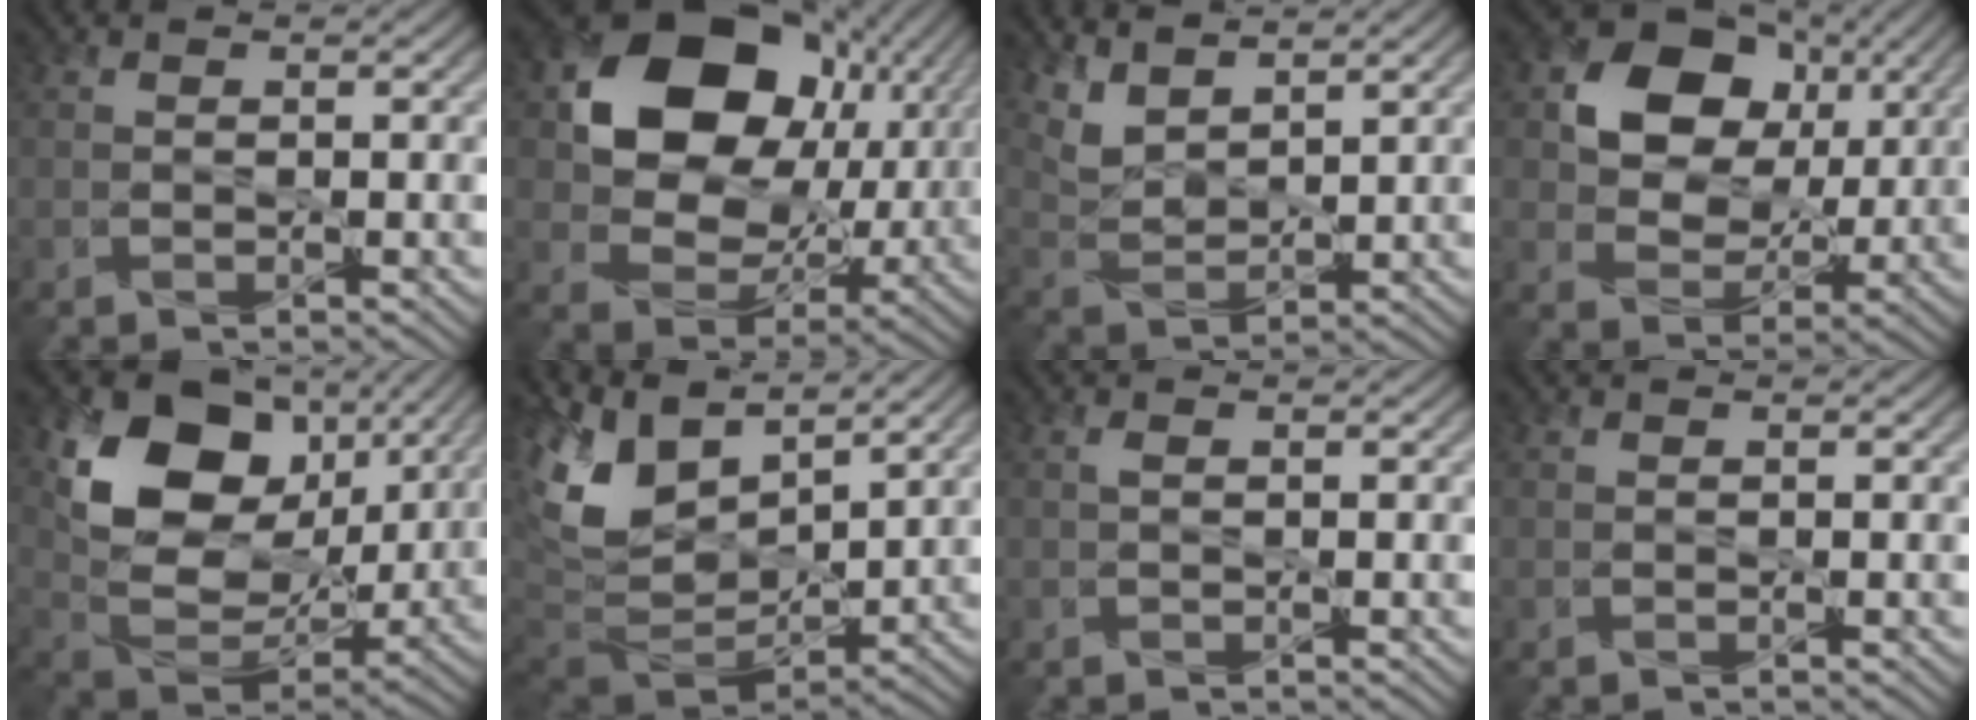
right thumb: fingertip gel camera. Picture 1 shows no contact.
{"total": 15.7, "force": [3.2, 11.8, 9.9], "torque": [-0.165, 0.000, 0.068]}
{"total": 6.6, "force": [4.6, 2.9, 3.7], "torque": [-0.093, 0.004, 0.091]}
{"total": 12.6, "force": [3.8, 9.3, 7.5], "torque": [-0.141, 0.011, 0.074]}
{"total": 14.9, "force": [4.8, 10.0, 10.0], "torque": [-0.180, 0.011, 0.100]}
{"total": 12.5, "force": [4.7, 7.7, 8.6], "torque": [-0.209, 0.002, 0.106]}
{"total": 0.6, "force": [0.0, 0.0, 0.6], "torque": [-0.011, 0.002, 0.004]}
{"total": 0.0}